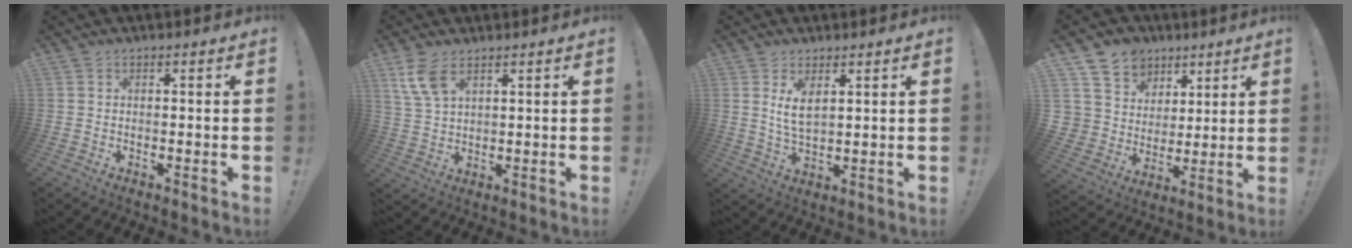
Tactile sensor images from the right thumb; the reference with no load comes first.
{"total": 7.7, "force": [4.7, 3.2, 5.1], "torque": [-0.107, -0.017, 0.089]}
{"total": 5.8, "force": [2.4, 2.6, 4.6], "torque": [-0.085, -0.013, 0.041]}
{"total": 10.0, "force": [5.1, 8.5, 1.3], "torque": [-0.033, -0.040, 0.118]}